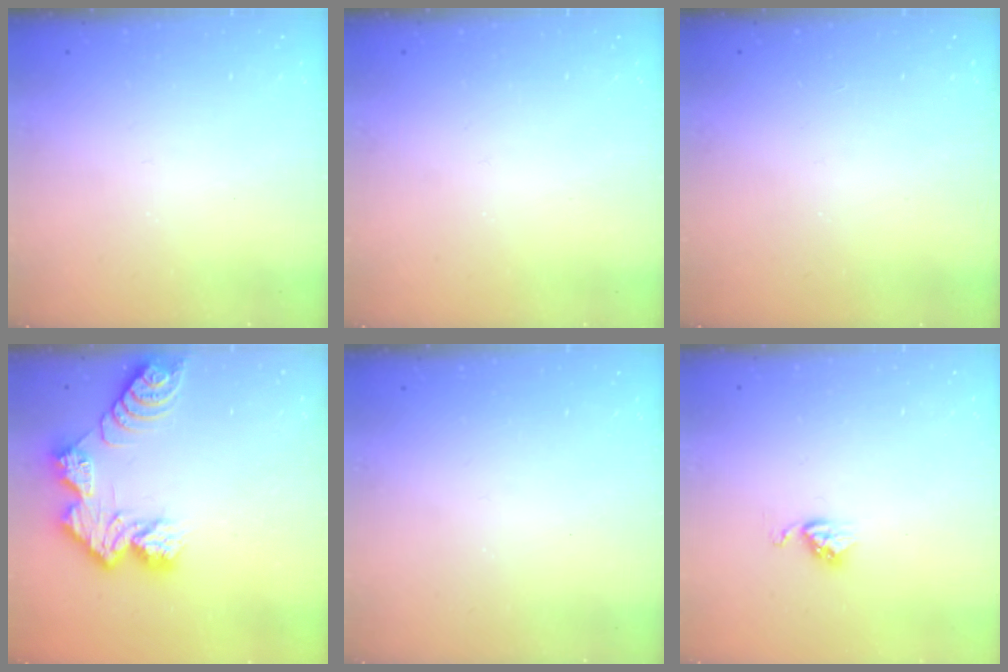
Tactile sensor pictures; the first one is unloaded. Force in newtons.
{"total": 0.0}
{"total": 1.7, "press": 1.7, "slide": 0.2}
{"total": 11.5, "press": 11.5, "slide": 0.8}
{"total": 0.0}
{"total": 3.6, "press": 3.6, "slide": 0.4}